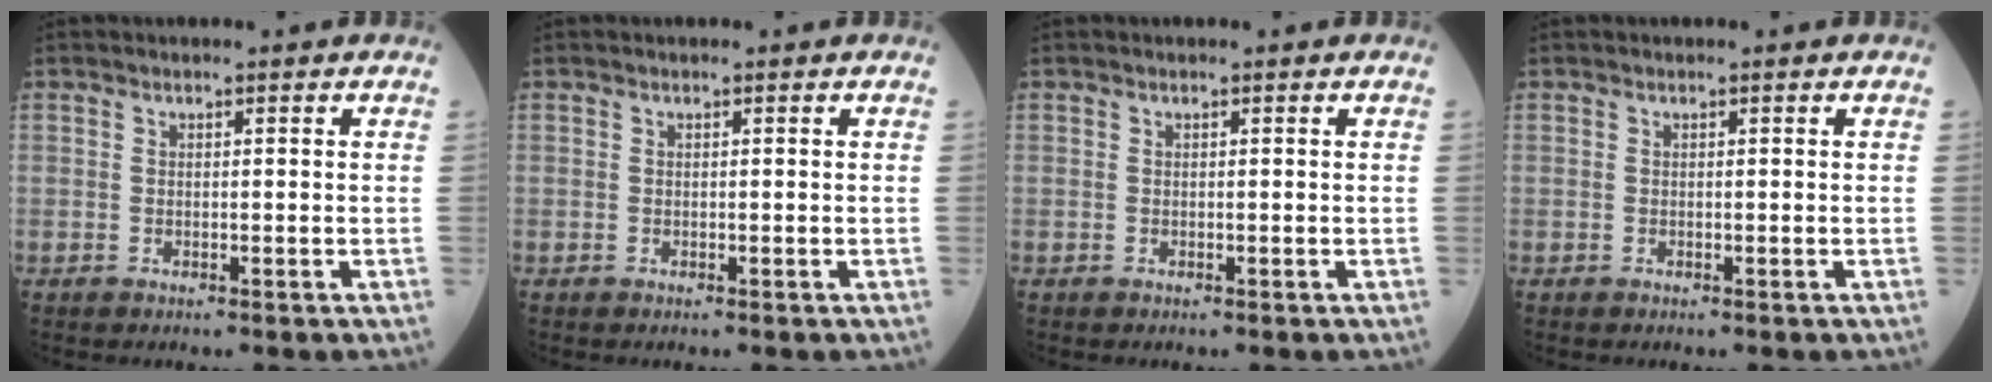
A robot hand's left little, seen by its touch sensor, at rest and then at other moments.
{"total": 0.0}
{"total": 0.0}
{"total": 0.0}